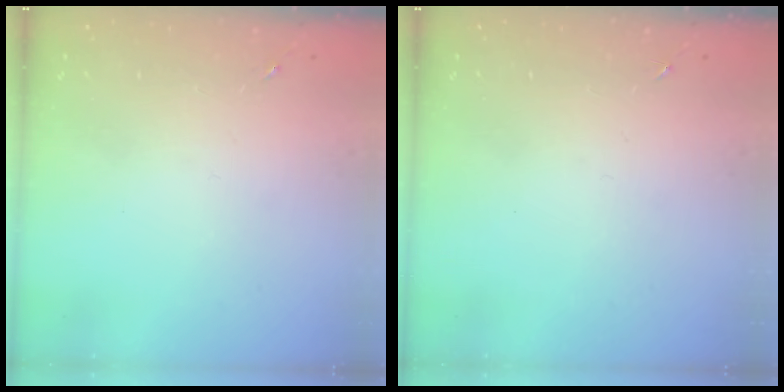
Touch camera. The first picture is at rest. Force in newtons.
{"total": 0.0}